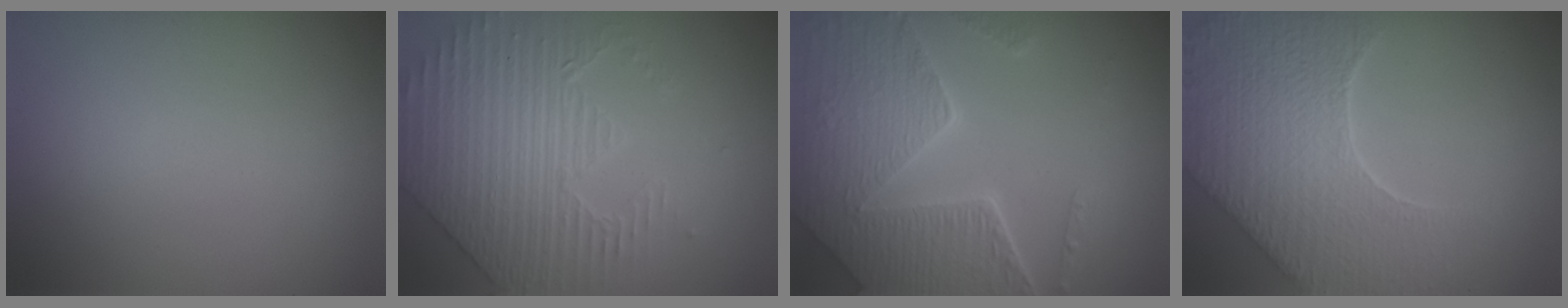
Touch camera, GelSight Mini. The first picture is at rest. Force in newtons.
{"total": 4.4, "press": 3.8, "slide": 2.3}
{"total": 8.1, "press": 5.9, "slide": 5.5}
{"total": 9.1, "press": 6.4, "slide": 6.4}